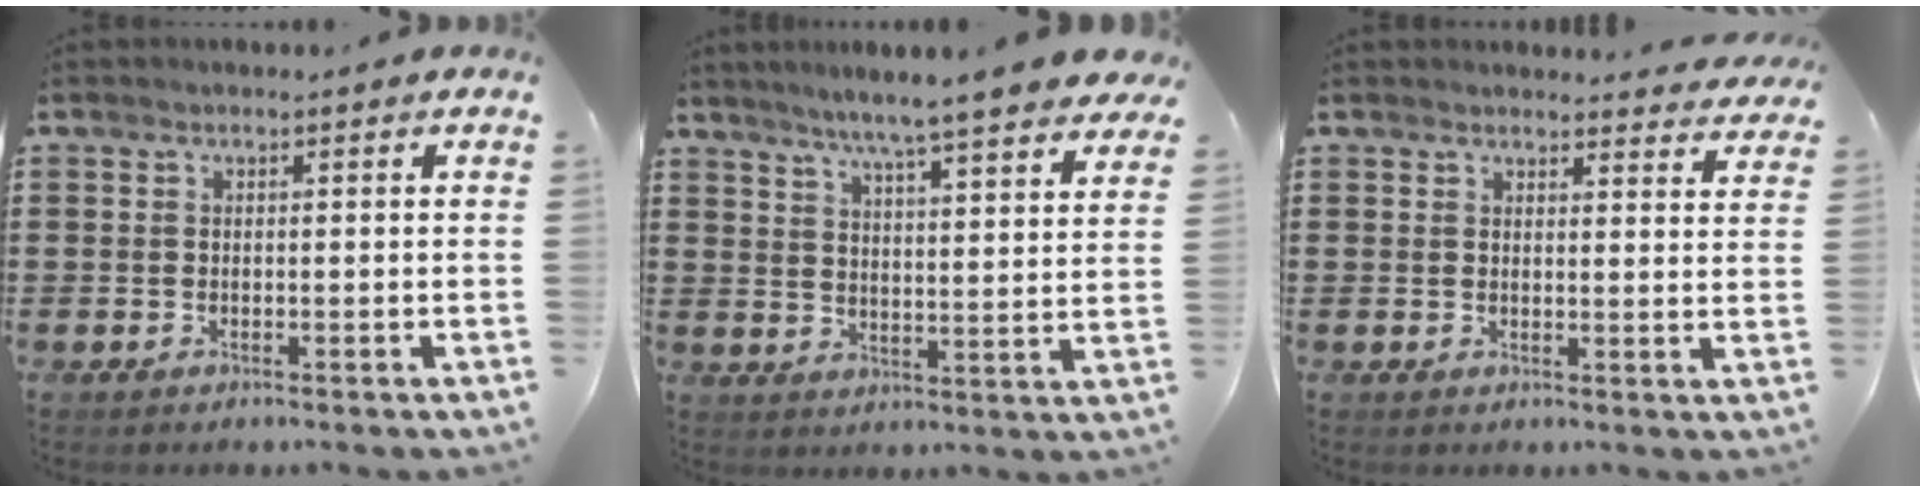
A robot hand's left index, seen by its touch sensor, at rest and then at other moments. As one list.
[{"total": 5.9, "force": [5.3, -0.9, 2.5], "torque": [-0.073, -0.033, 0.086]}, {"total": 2.6, "force": [2.6, 0.2, 0.3], "torque": [-0.005, -0.012, 0.046]}]